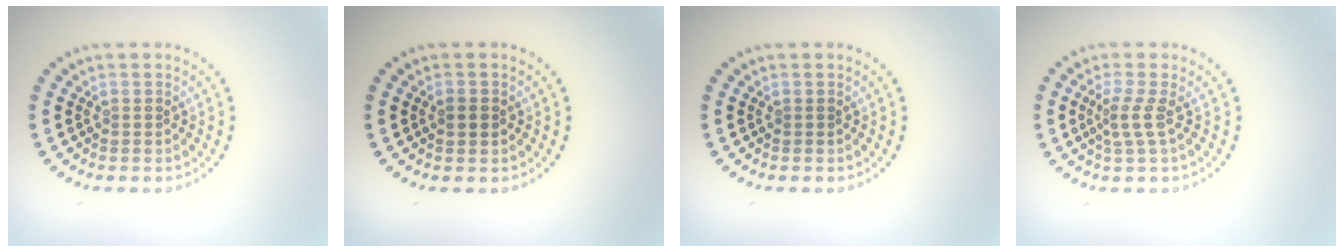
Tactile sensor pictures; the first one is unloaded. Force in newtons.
{"total": 1.2, "press": 1.2, "slide": 0.1}
{"total": 0.0}
{"total": 2.0, "press": 1.4, "slide": 1.5}